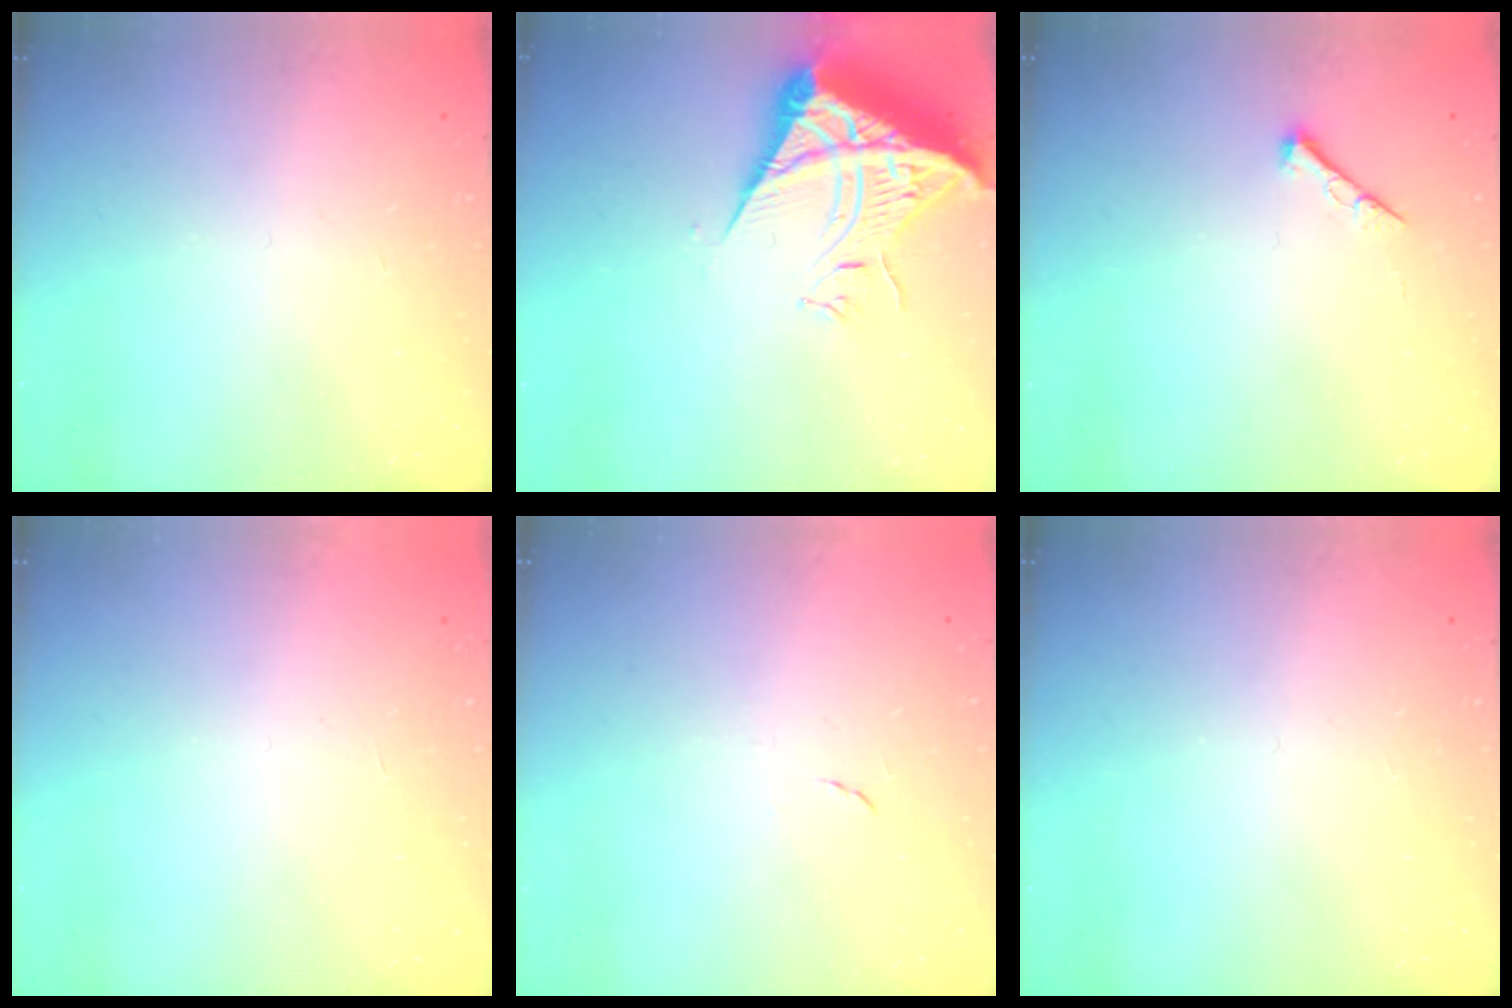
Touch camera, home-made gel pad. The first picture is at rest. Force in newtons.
{"total": 10.3, "press": 10.3, "slide": 1.2}
{"total": 4.3, "press": 4.3, "slide": 0.5}
{"total": 1.7, "press": 1.7, "slide": 0.1}
{"total": 4.2, "press": 4.2, "slide": 0.5}
{"total": 0.0}